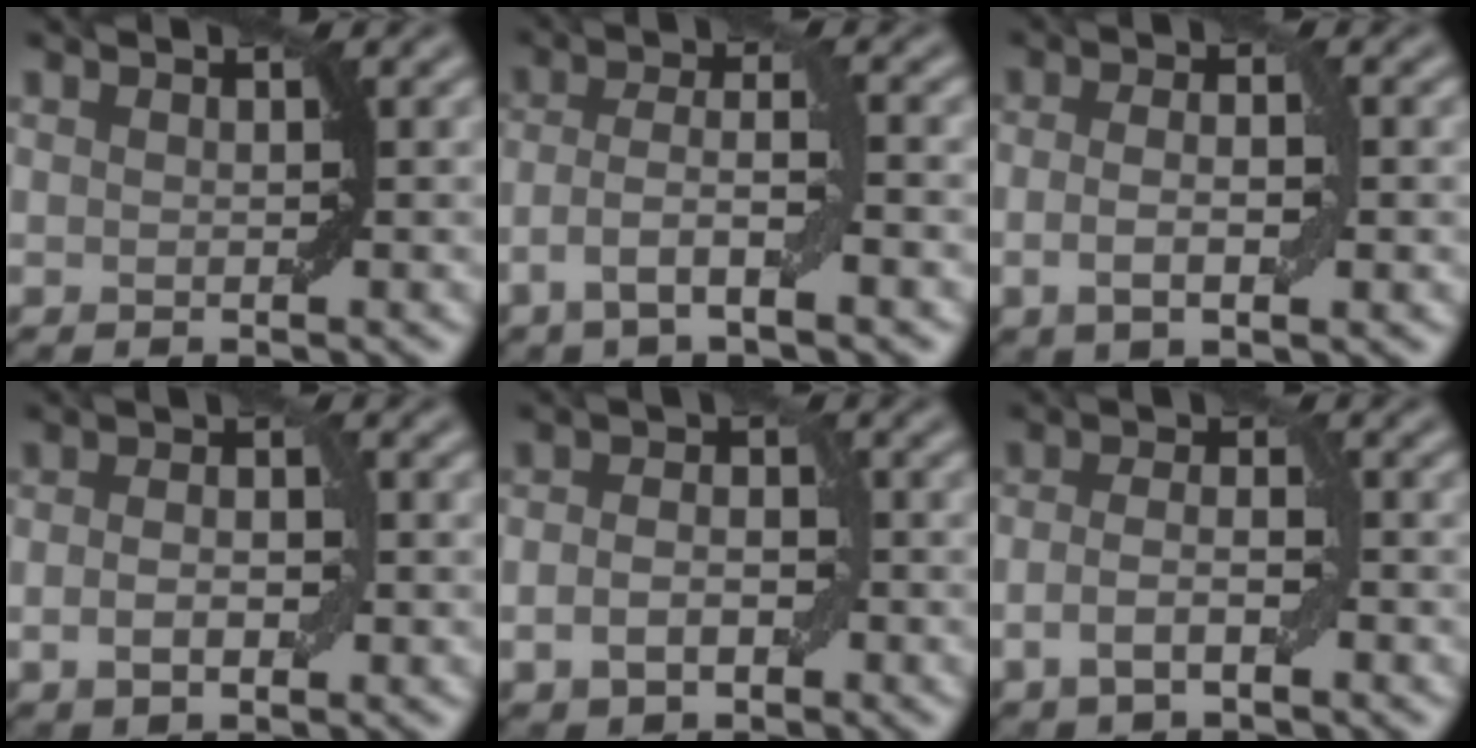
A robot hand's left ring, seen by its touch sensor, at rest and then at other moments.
{"total": 4.7, "force": [-2.1, 1.1, 4.1], "torque": [-0.080, 0.008, -0.043]}
{"total": 3.8, "force": [-0.4, 1.2, 3.6], "torque": [-0.069, -0.002, -0.012]}
{"total": 3.4, "force": [-0.4, 1.7, 2.9], "torque": [-0.052, 0.002, -0.009]}
{"total": 3.5, "force": [-0.9, 2.3, 2.5], "torque": [-0.040, -0.001, -0.020]}
{"total": 3.3, "force": [-1.2, 1.4, 2.8], "torque": [-0.055, 0.001, -0.026]}